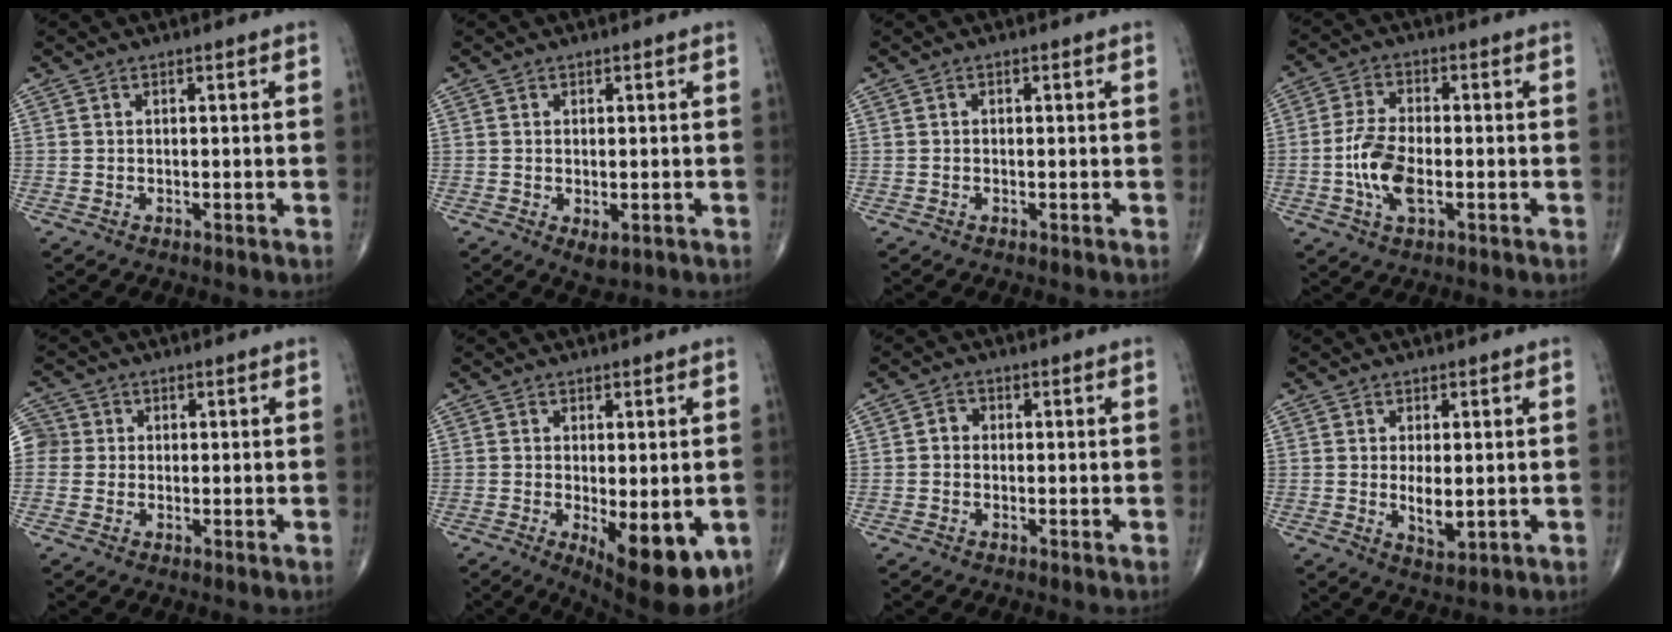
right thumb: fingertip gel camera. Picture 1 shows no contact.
{"total": 2.7, "force": [-0.8, 1.4, 2.3], "torque": [-0.036, -0.006, -0.005]}
{"total": 0.0}
{"total": 8.4, "force": [-1.9, 3.9, 7.2], "torque": [-0.153, 0.010, -0.038]}
{"total": 4.6, "force": [0.0, 4.5, 1.1], "torque": [-0.005, 0.012, -0.006]}
{"total": 13.5, "force": [-4.2, 5.3, 11.6], "torque": [-0.141, -0.020, -0.046]}
{"total": 1.8, "force": [-0.2, 1.6, 0.9], "torque": [-0.004, 0.006, -0.011]}
{"total": 4.5, "force": [-0.1, 2.0, 4.1], "torque": [-0.065, -0.014, 0.004]}